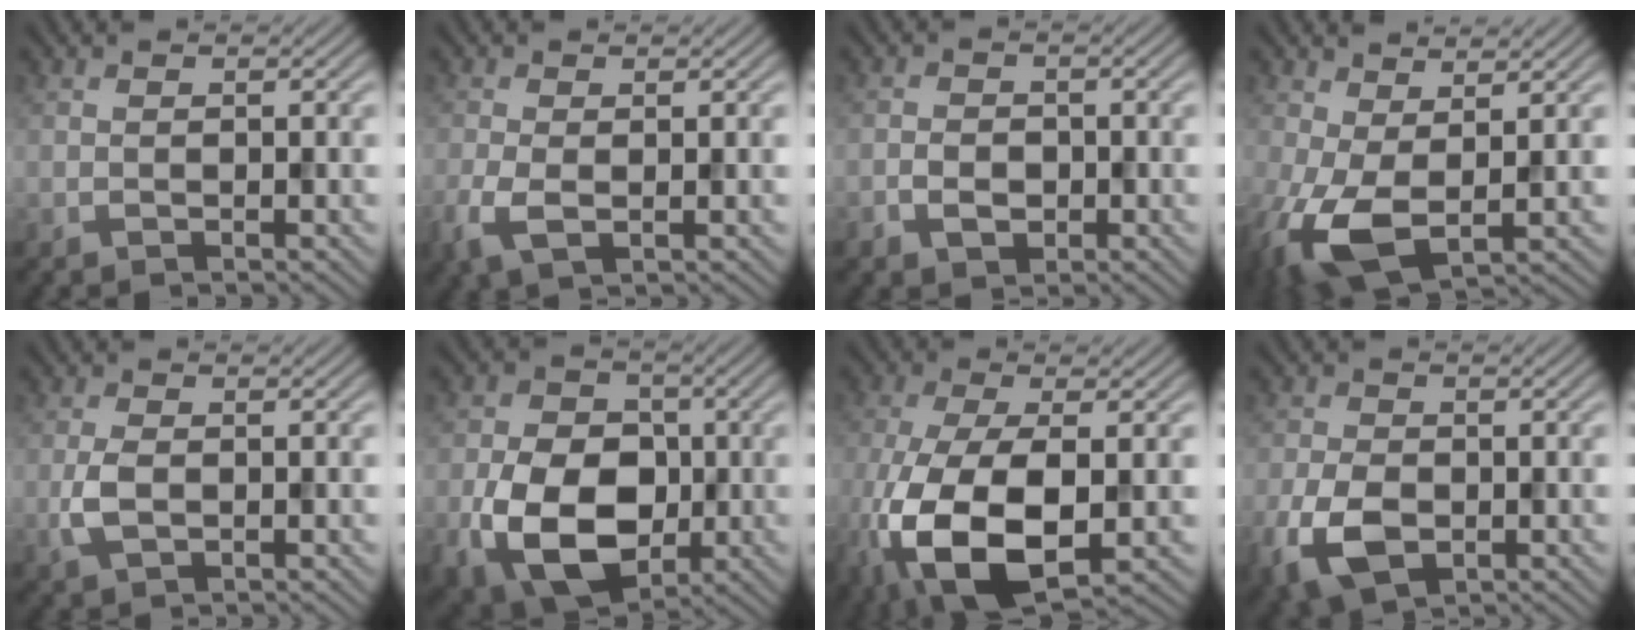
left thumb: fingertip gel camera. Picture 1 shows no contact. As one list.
[{"total": 3.5, "force": [-1.0, 1.8, 2.9], "torque": [-0.080, -0.010, -0.021]}, {"total": 2.4, "force": [-0.9, 1.8, 1.4], "torque": [-0.017, -0.002, -0.018]}, {"total": 7.6, "force": [-0.3, 4.0, 6.4], "torque": [-0.162, -0.010, -0.011]}, {"total": 2.9, "force": [-0.5, 1.7, 2.4], "torque": [-0.058, -0.004, -0.009]}, {"total": 12.8, "force": [-3.2, 8.9, 8.6], "torque": [-0.183, -0.024, -0.067]}, {"total": 14.2, "force": [-4.5, 6.8, 11.7], "torque": [-0.291, -0.039, -0.072]}, {"total": 7.2, "force": [-2.6, 4.5, 5.0], "torque": [-0.125, -0.018, -0.056]}]